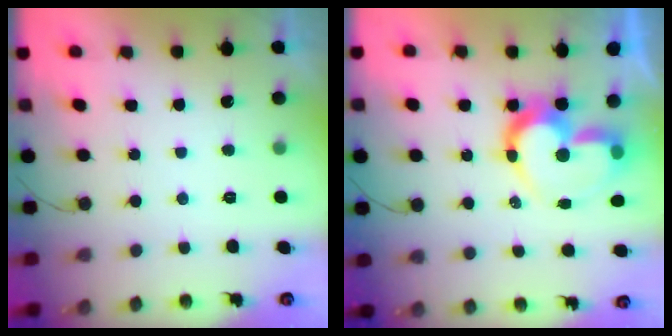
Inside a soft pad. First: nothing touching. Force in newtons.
{"total": 15.0, "press": 15.0, "slide": 1.5}